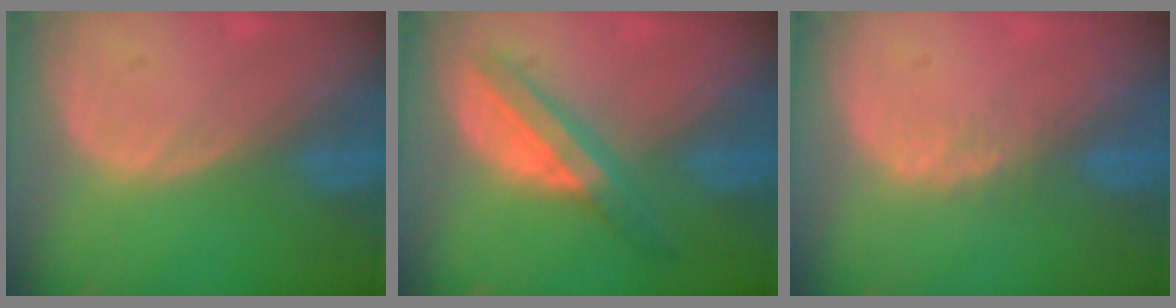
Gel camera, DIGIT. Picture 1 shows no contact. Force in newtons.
{"total": 5.8, "press": 5.8, "slide": 0.1}
{"total": 2.1, "press": 1.7, "slide": 1.2}